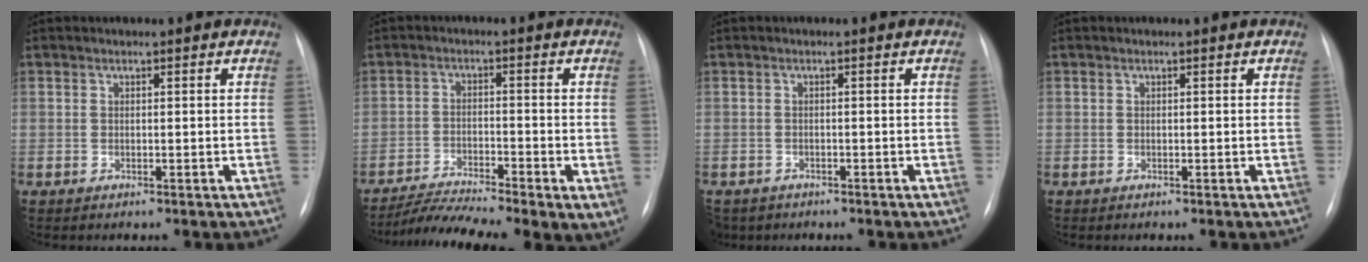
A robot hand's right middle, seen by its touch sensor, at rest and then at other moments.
{"total": 10.1, "force": [-7.1, 2.1, 6.8], "torque": [-0.115, -0.006, -0.118]}
{"total": 4.7, "force": [-3.4, 3.2, 0.6], "torque": [-0.012, 0.001, -0.055]}
{"total": 0.0}